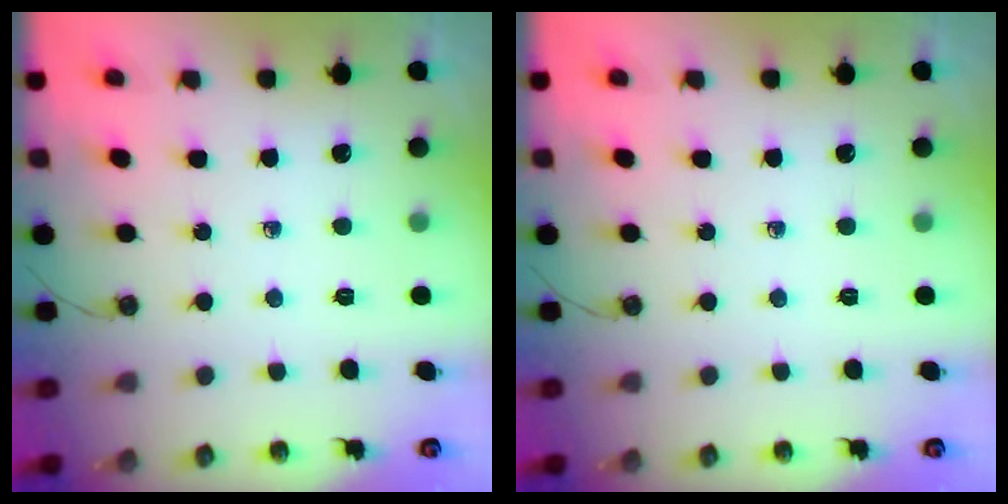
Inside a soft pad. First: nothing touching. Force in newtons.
{"total": 0.0}